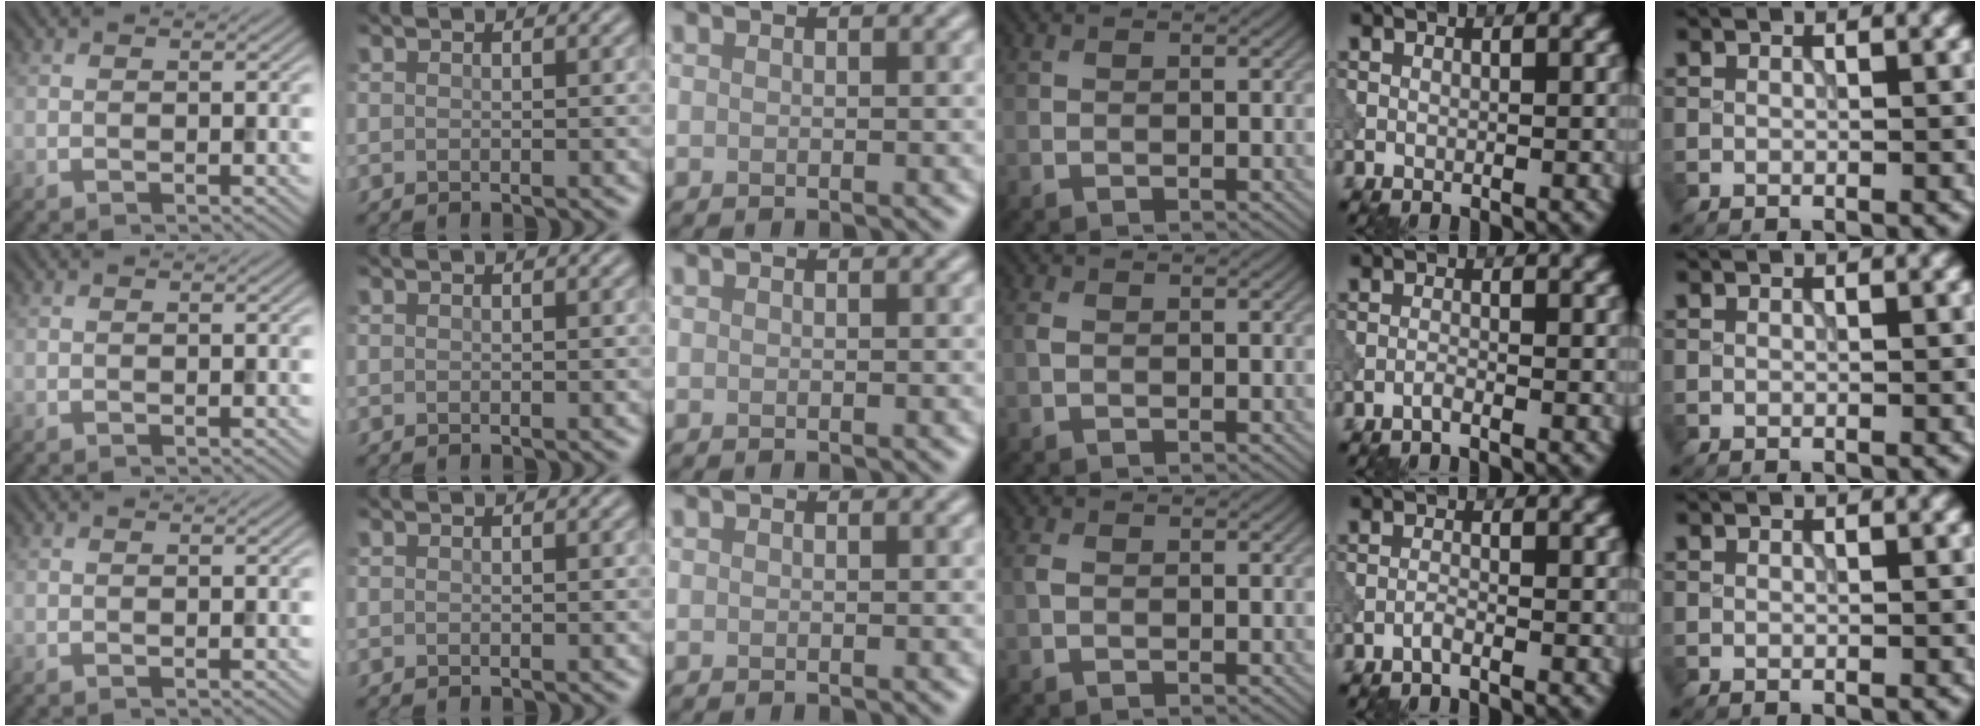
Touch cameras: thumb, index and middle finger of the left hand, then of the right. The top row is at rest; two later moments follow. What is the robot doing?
{"motion": "dispense", "object": "pipette"}